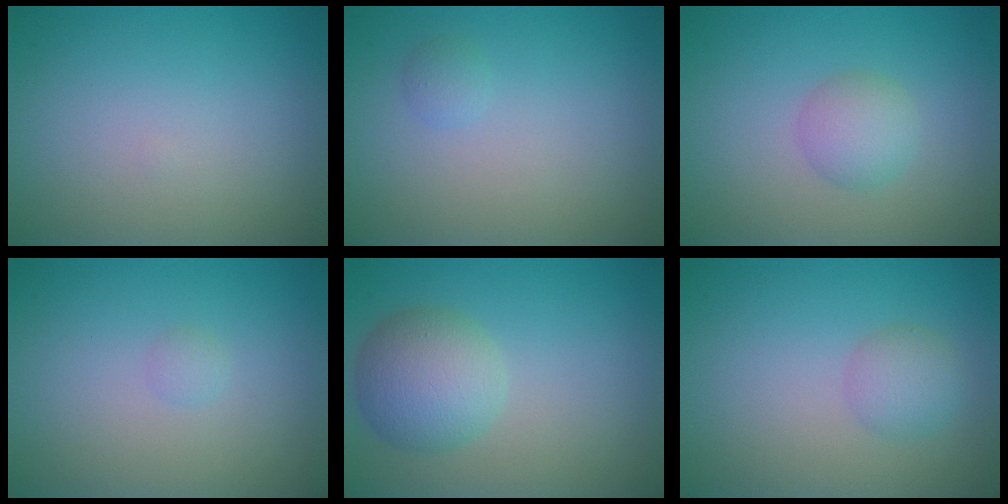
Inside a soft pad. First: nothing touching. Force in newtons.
{"total": 0.7, "press": 0.7, "slide": 0.1}
{"total": 2.4, "press": 2.4, "slide": 0.1}
{"total": 0.6, "press": 0.6, "slide": 0.0}
{"total": 4.8, "press": 4.8, "slide": 0.2}
{"total": 2.0, "press": 2.0, "slide": 0.1}